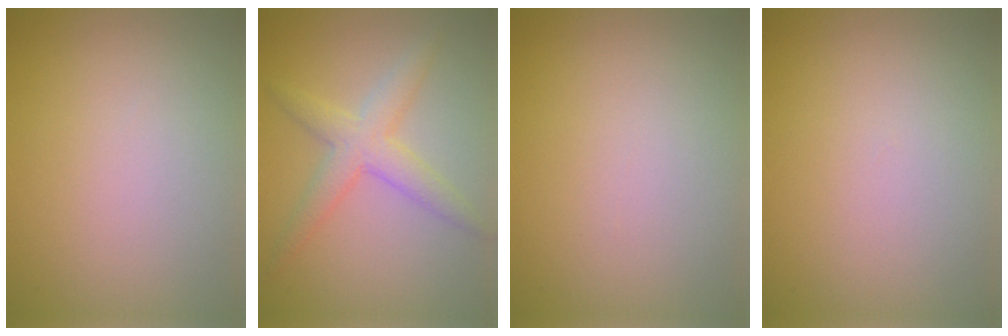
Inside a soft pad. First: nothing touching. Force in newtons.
{"total": 3.7, "press": 3.7, "slide": 0.0}
{"total": 0.0}
{"total": 0.0}